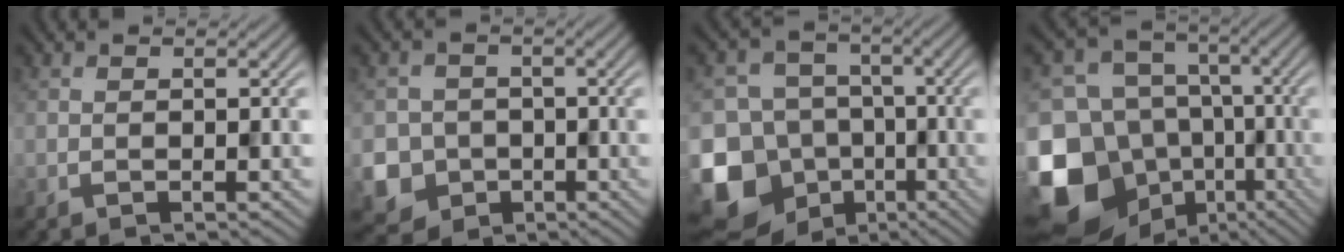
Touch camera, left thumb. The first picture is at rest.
{"total": 6.7, "force": [-2.5, 6.2, 1.0], "torque": [-0.035, -0.022, -0.058]}
{"total": 16.4, "force": [-9.2, 12.7, 4.9], "torque": [-0.161, -0.041, -0.144]}
{"total": 17.9, "force": [-7.9, 13.8, 8.1], "torque": [-0.227, -0.030, -0.101]}